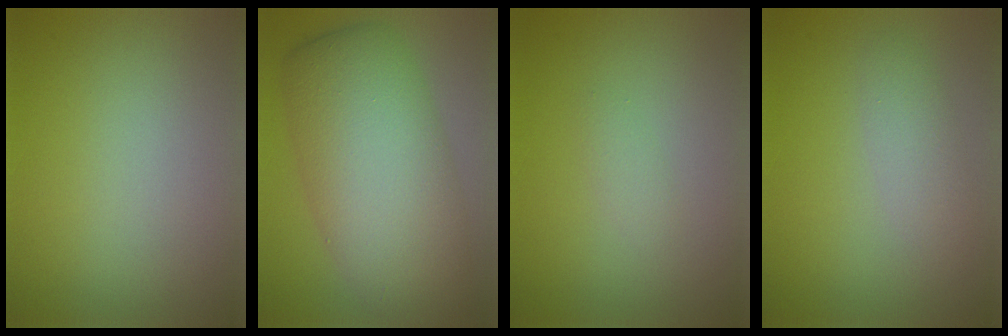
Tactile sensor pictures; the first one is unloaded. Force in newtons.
{"total": 10.0, "press": 10.0, "slide": 0.5}
{"total": 0.8, "press": 0.8, "slide": 0.1}
{"total": 1.8, "press": 1.8, "slide": 0.2}